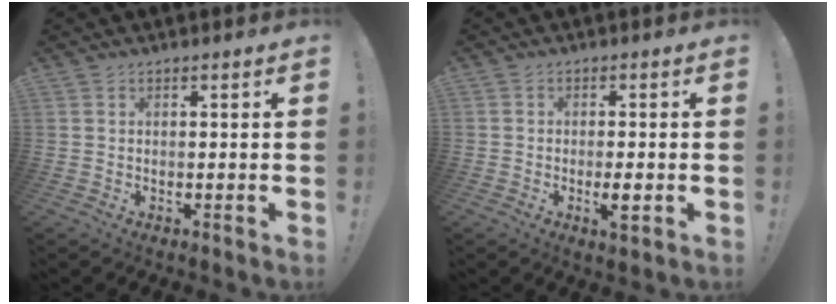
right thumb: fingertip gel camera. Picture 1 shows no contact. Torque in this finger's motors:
{"motor_torque": [2.05, -0.14, -0.63, -2.14, 0.04]}